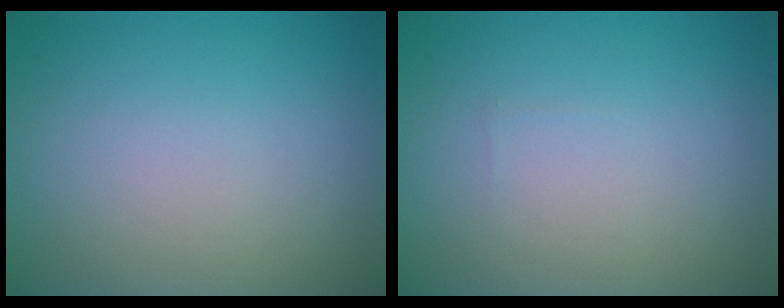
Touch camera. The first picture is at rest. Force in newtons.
{"total": 0.0}